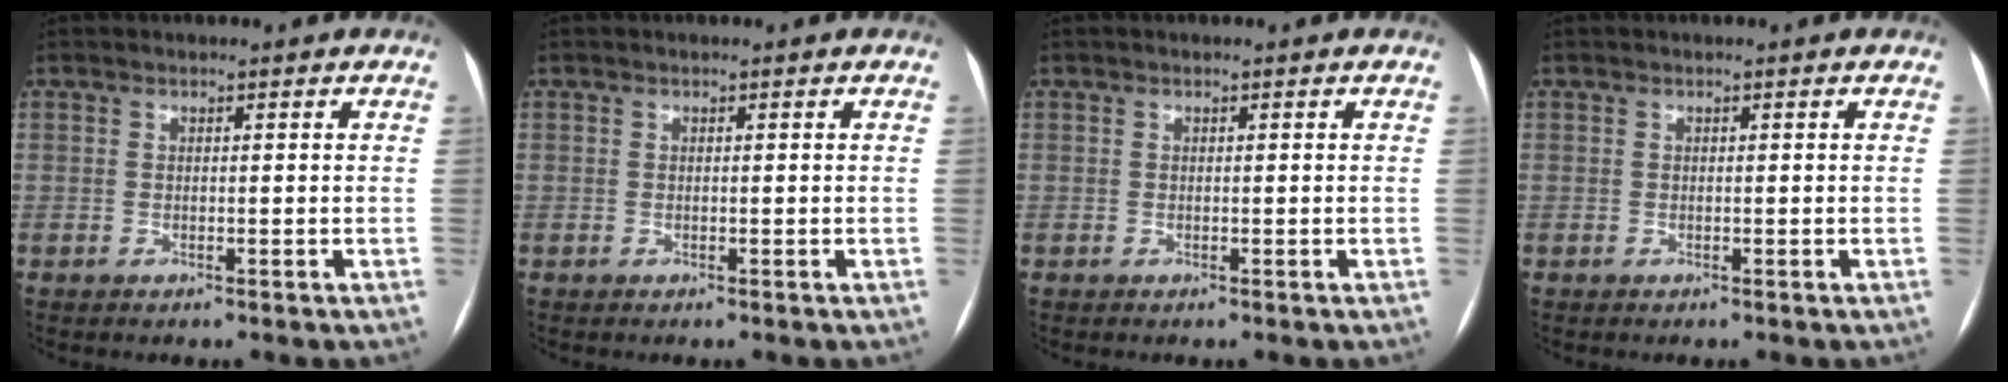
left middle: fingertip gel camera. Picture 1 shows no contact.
{"total": 0.0}
{"total": 0.0}
{"total": 0.0}